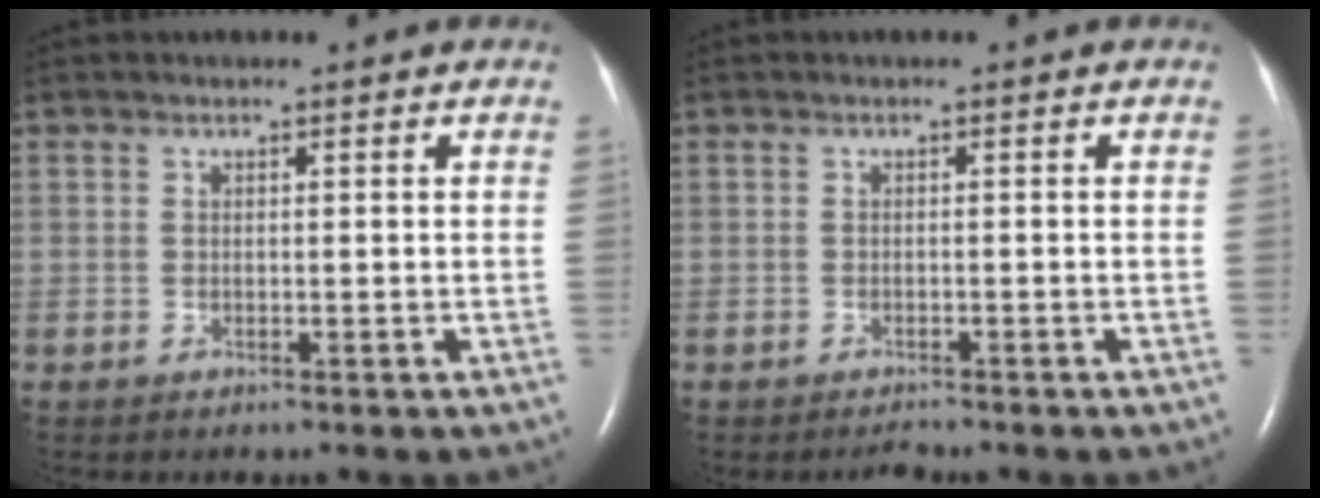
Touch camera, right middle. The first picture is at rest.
{"total": 1.0, "force": [-1.0, 0.0, 0.0], "torque": [-0.006, -0.005, -0.012]}